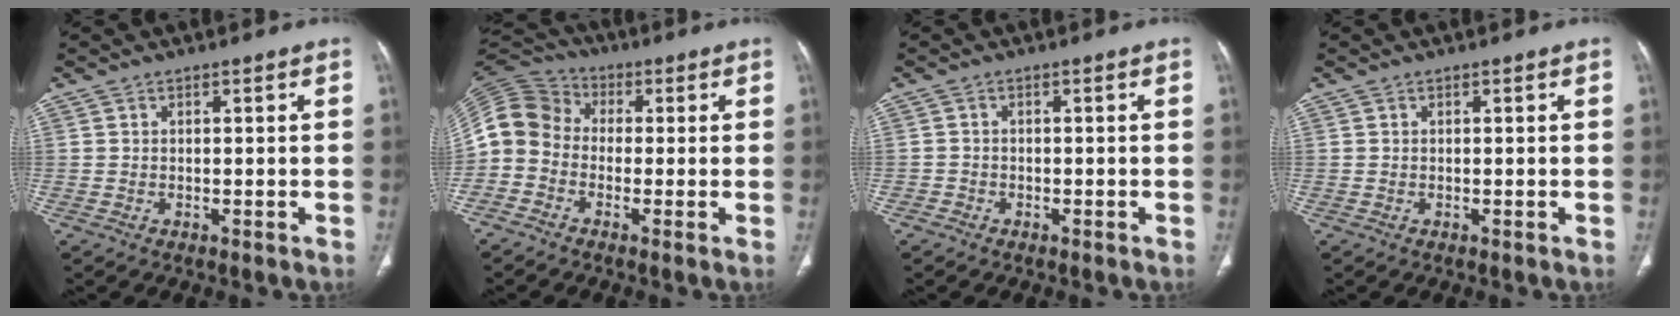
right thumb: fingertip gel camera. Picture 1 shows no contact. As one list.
[{"total": 10.1, "force": [-1.3, 9.0, 4.4], "torque": [-0.090, 0.040, -0.047]}, {"total": 1.3, "force": [-0.9, 0.9, -0.2], "torque": [-0.001, 0.005, -0.023]}, {"total": 0.0}]